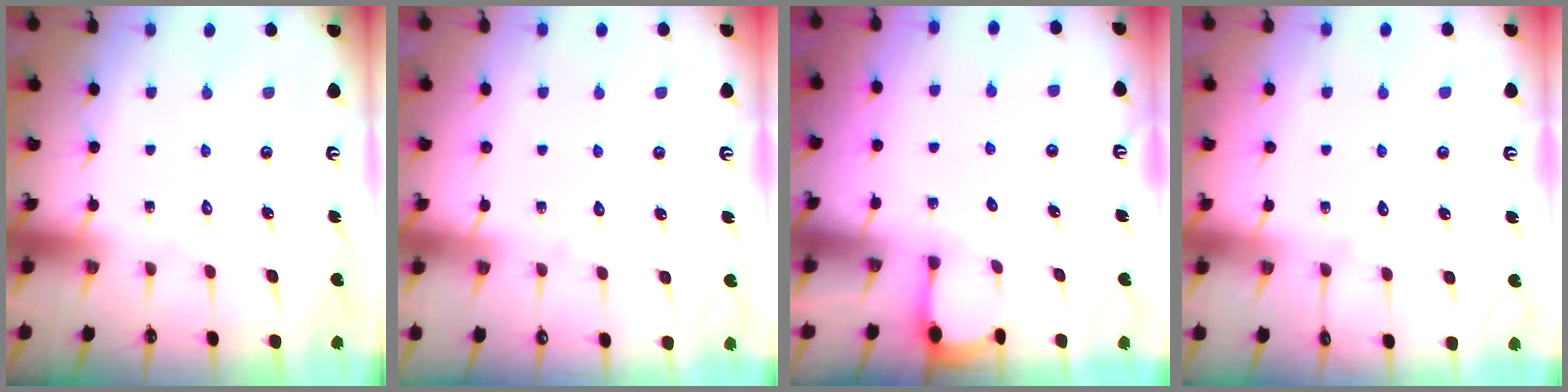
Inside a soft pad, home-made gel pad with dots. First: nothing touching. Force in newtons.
{"total": 2.6, "press": 2.6, "slide": 0.2}
{"total": 1.7, "press": 1.7, "slide": 0.2}
{"total": 2.9, "press": 2.9, "slide": 0.4}